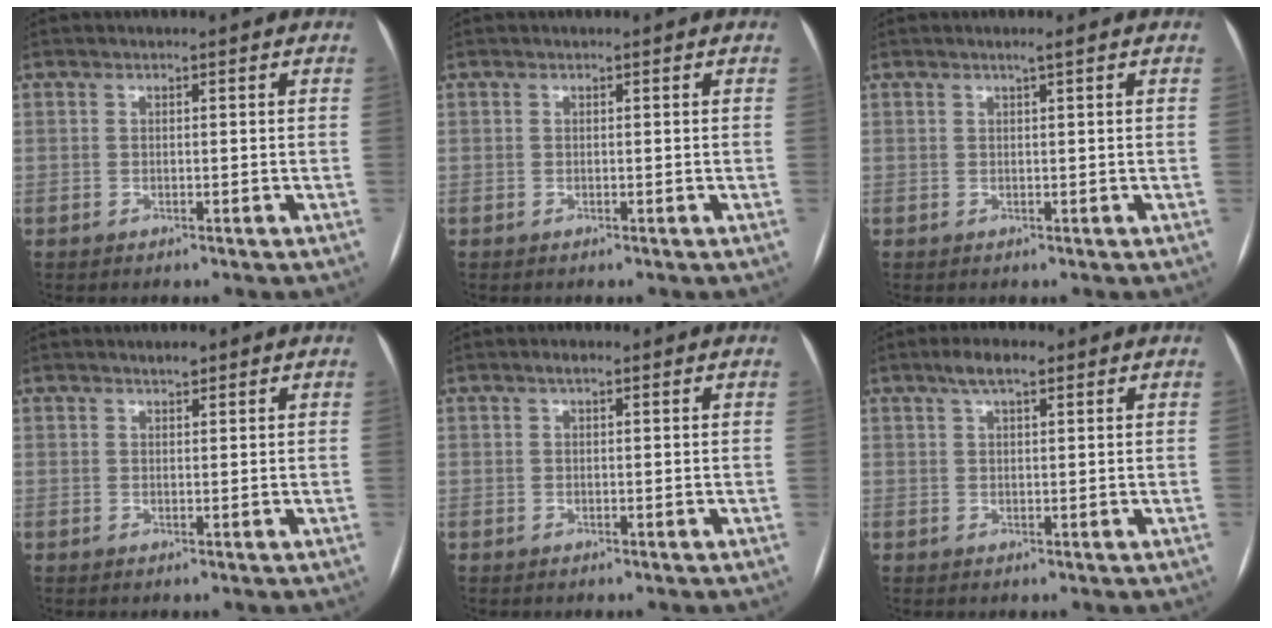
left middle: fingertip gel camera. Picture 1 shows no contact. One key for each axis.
{"total": 0.0}
{"total": 0.9, "fx": 0.5, "fy": -0.2, "fz": 0.6, "tx": -0.017, "ty": -0.001, "tz": 0.014}
{"total": 1.3, "fx": 1.1, "fy": 0.4, "fz": 0.7, "tx": -0.014, "ty": 0.003, "tz": 0.019}
{"total": 1.1, "fx": 0.6, "fy": 0.3, "fz": 0.9, "tx": -0.017, "ty": 0.008, "tz": 0.010}
{"total": 3.9, "fx": 2.5, "fy": 1.1, "fz": 2.8, "tx": -0.056, "ty": 0.014, "tz": 0.044}